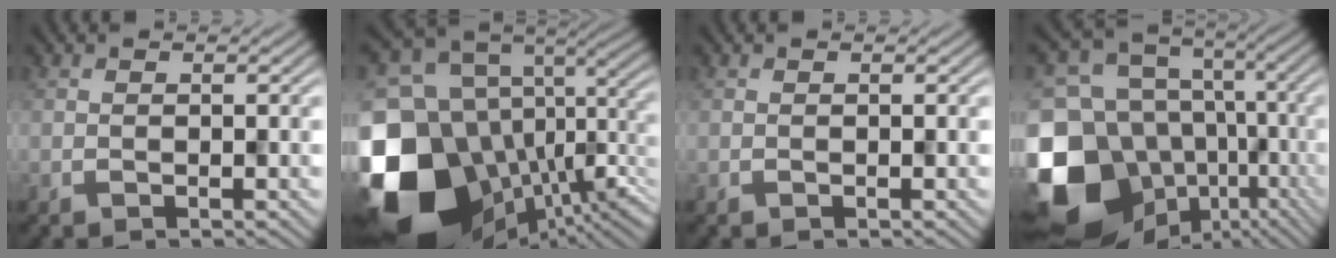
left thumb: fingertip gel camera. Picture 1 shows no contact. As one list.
[{"total": 19.0, "force": [-5.4, 13.0, 12.8], "torque": [-0.301, -0.035, -0.053]}, {"total": 0.0}, {"total": 19.0, "force": [-6.6, 15.0, 9.6], "torque": [-0.270, -0.024, -0.079]}]